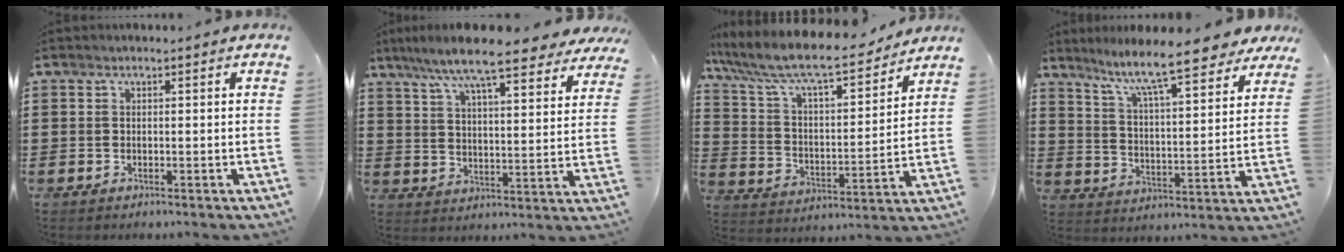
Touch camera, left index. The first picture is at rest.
{"total": 9.9, "force": [8.5, 0.6, 5.0], "torque": [-0.122, -0.042, 0.143]}
{"total": 9.8, "force": [8.5, 1.3, 4.8], "torque": [-0.129, -0.053, 0.140]}
{"total": 9.3, "force": [8.0, 0.3, 4.7], "torque": [-0.114, -0.048, 0.131]}